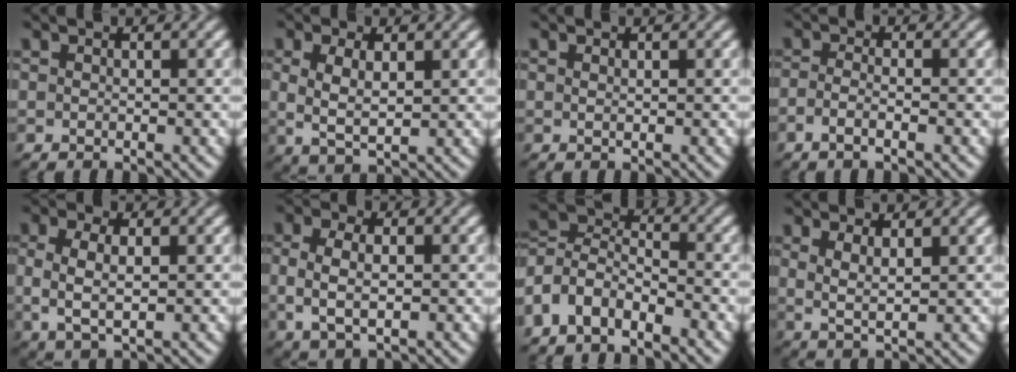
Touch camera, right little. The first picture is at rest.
{"total": 5.0, "force": [0.3, 3.3, 3.7], "torque": [-0.075, -0.005, 0.008]}
{"total": 0.6, "force": [0.2, -0.5, 0.1], "torque": [0.003, -0.004, 0.006]}
{"total": 2.1, "force": [-1.5, -0.2, 1.5], "torque": [-0.030, -0.010, -0.022]}
{"total": 4.4, "force": [0.1, 2.4, 3.6], "torque": [-0.072, -0.003, 0.009]}
{"total": 3.9, "force": [-0.1, 2.1, 3.3], "torque": [-0.060, -0.001, 0.004]}
{"total": 8.0, "force": [-1.3, 7.3, 3.2], "torque": [-0.092, -0.022, -0.035]}
{"total": 3.1, "force": [0.7, 1.4, 2.6], "torque": [-0.046, 0.000, 0.012]}